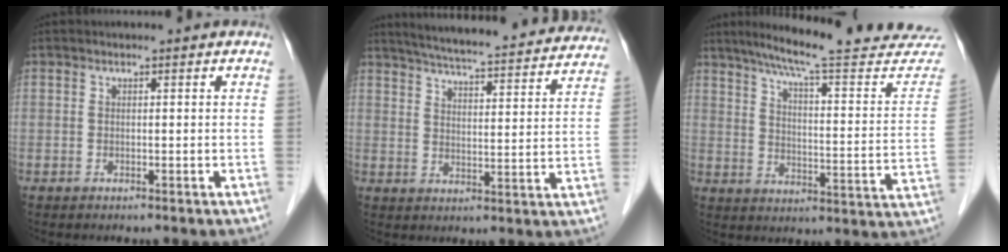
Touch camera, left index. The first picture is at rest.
{"total": 25.8, "force": [23.7, 3.1, 9.7], "torque": [-0.152, -0.022, 0.299]}
{"total": 26.8, "force": [24.2, 1.6, 11.4], "torque": [-0.161, -0.075, 0.303]}